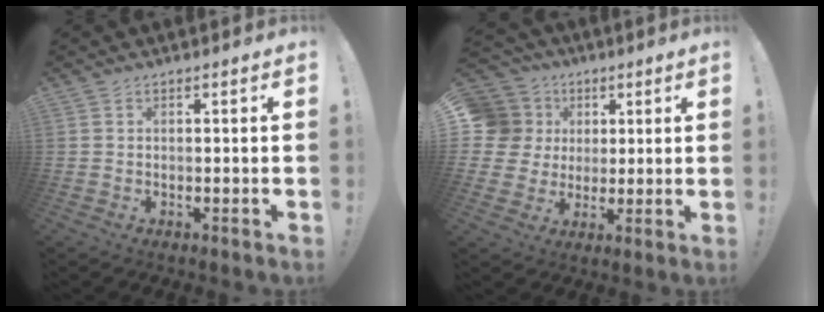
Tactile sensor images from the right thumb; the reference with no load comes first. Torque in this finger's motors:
{"motor_torque": [0.03, 0.18, 0.05, -0.17, 0.01]}